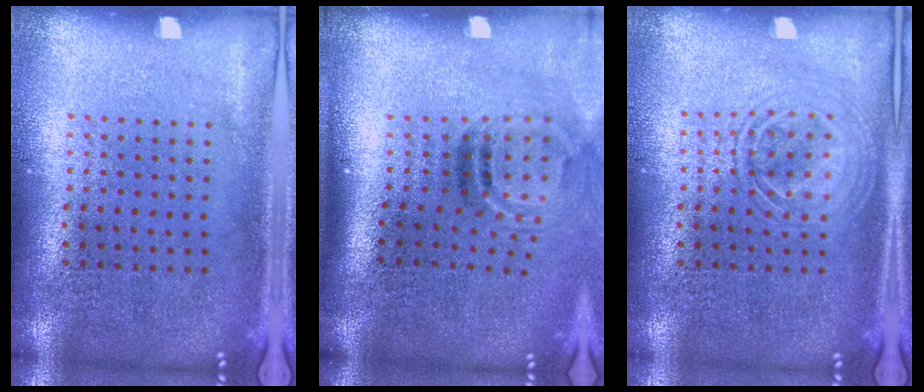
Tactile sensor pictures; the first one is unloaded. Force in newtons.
{"total": 2.0, "press": 1.2, "slide": 1.6}
{"total": 1.3, "press": 1.3, "slide": 0.2}